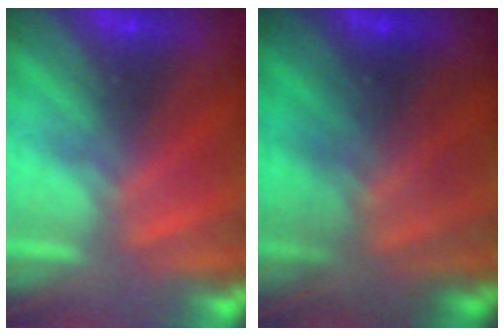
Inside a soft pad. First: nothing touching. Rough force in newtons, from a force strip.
{"total": 7.2}